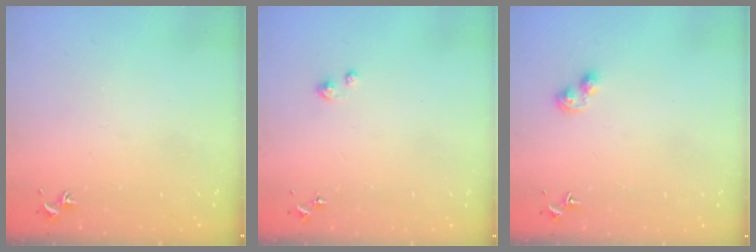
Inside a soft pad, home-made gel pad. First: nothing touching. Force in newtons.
{"total": 2.8, "press": 2.8, "slide": 0.3}
{"total": 3.4, "press": 3.4, "slide": 0.4}